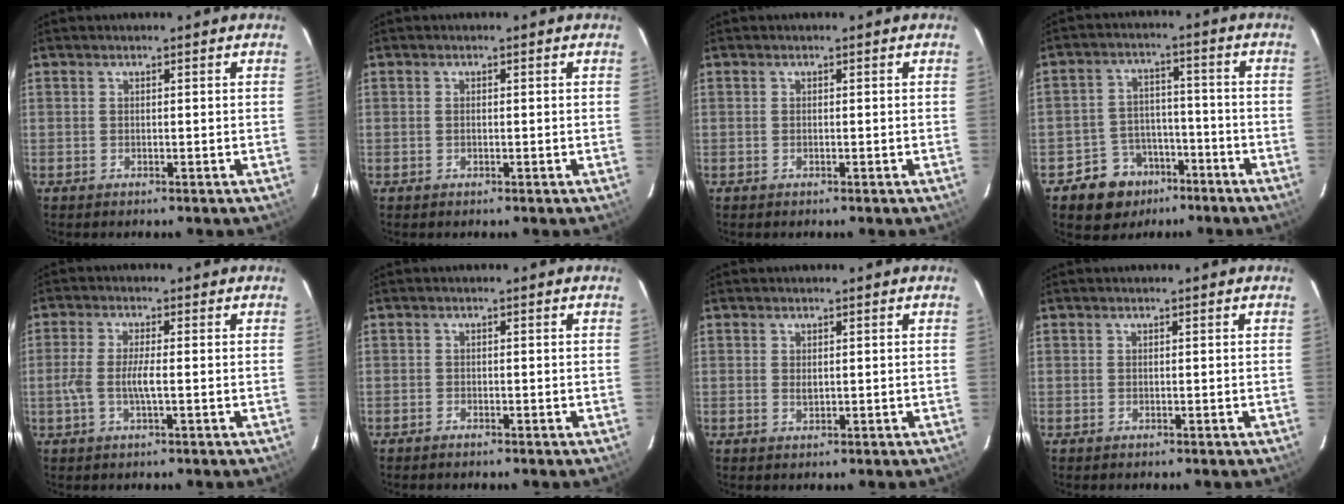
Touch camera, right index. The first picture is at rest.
{"total": 0.6, "force": [0.0, 0.3, 0.5], "torque": [-0.010, 0.000, -0.002]}
{"total": 0.0}
{"total": 9.0, "force": [-5.7, 6.8, 1.6], "torque": [-0.046, 0.030, -0.074]}
{"total": 4.8, "force": [-1.1, 0.6, 4.6], "torque": [-0.096, -0.002, -0.022]}
{"total": 0.9, "force": [-0.9, 0.3, 0.2], "torque": [-0.010, 0.002, -0.018]}
{"total": 1.1, "force": [0.2, 0.7, 0.9], "torque": [-0.014, 0.001, 0.005]}
{"total": 0.0}